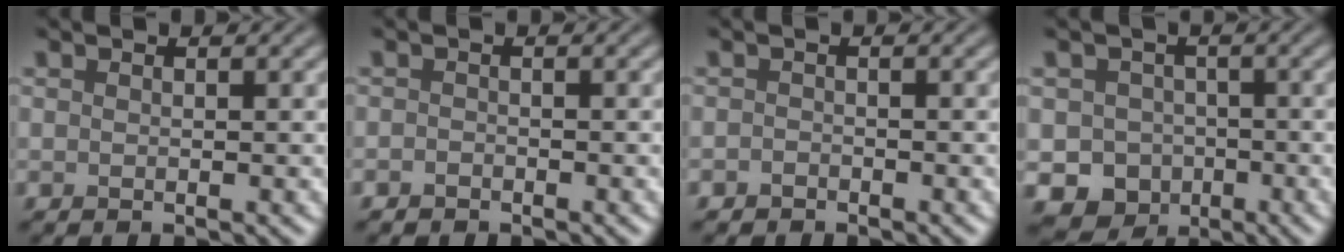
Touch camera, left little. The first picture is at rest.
{"total": 0.7, "force": [-0.6, 0.4, 0.1], "torque": [0.000, -0.003, -0.011]}
{"total": 0.8, "force": [-0.7, 0.5, 0.1], "torque": [0.001, -0.001, -0.014]}
{"total": 9.0, "force": [-4.1, 7.7, 2.1], "torque": [-0.013, -0.037, -0.081]}